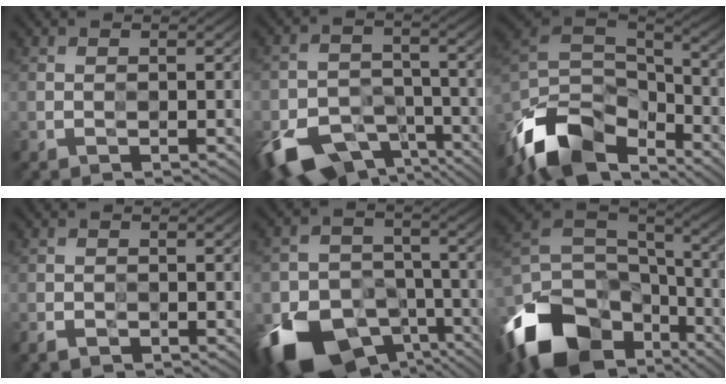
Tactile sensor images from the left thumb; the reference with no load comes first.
{"total": 11.8, "force": [-7.2, 7.0, 6.3], "torque": [-0.133, -0.022, -0.121]}
{"total": 13.6, "force": [-9.0, 7.2, 7.1], "torque": [-0.184, -0.006, -0.173]}
{"total": 1.2, "force": [-1.0, 0.6, 0.4], "torque": [-0.012, -0.003, -0.023]}
{"total": 15.3, "force": [-8.7, 10.1, 7.6], "torque": [-0.172, -0.049, -0.139]}
{"total": 17.6, "force": [-9.3, 11.5, 9.5], "torque": [-0.246, -0.043, -0.148]}